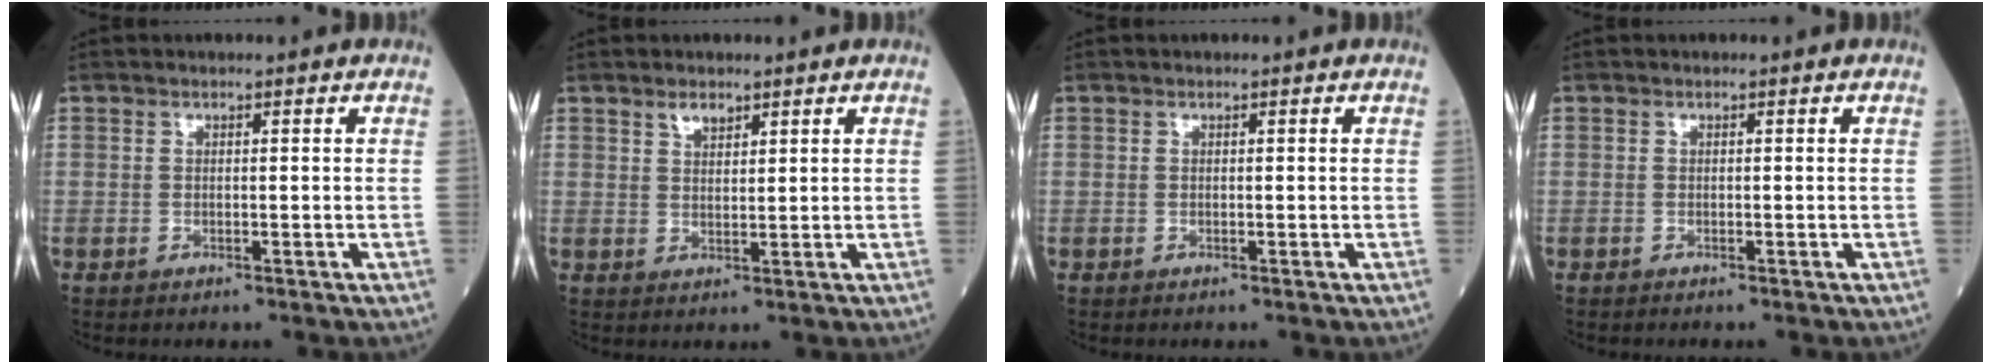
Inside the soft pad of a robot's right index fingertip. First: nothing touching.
{"total": 2.2, "force": [1.7, 0.9, 1.1], "torque": [-0.022, 0.002, 0.034]}
{"total": 0.0}
{"total": 0.0}